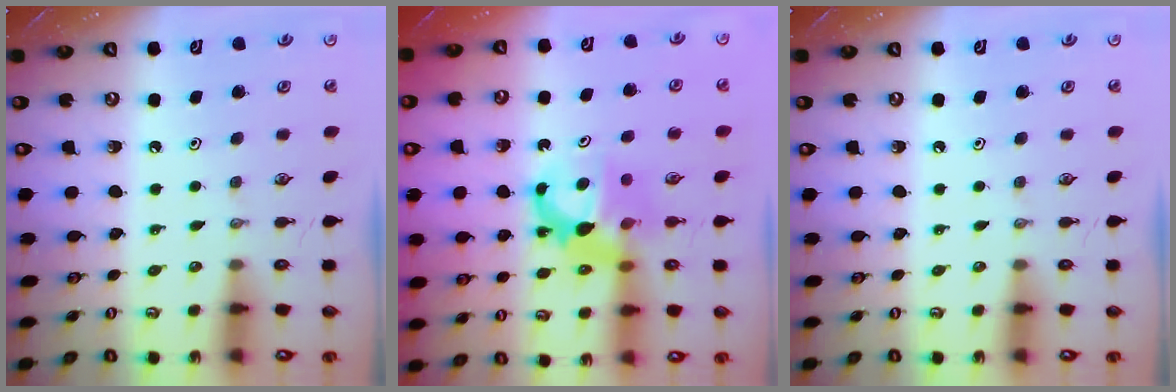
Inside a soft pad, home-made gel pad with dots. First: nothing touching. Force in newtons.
{"total": 7.2, "press": 7.2, "slide": 0.1}
{"total": 0.0}